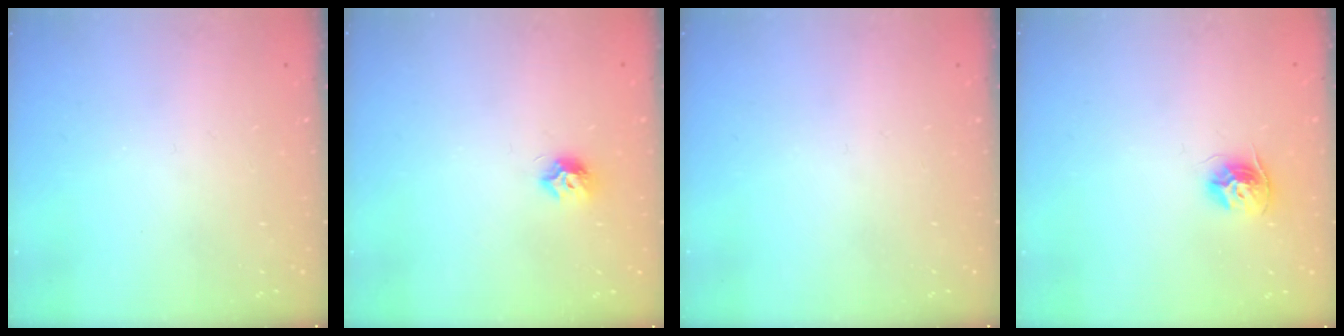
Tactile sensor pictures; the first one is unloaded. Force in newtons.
{"total": 7.3, "press": 7.2, "slide": 0.9}
{"total": 0.0}
{"total": 9.9, "press": 9.8, "slide": 0.9}